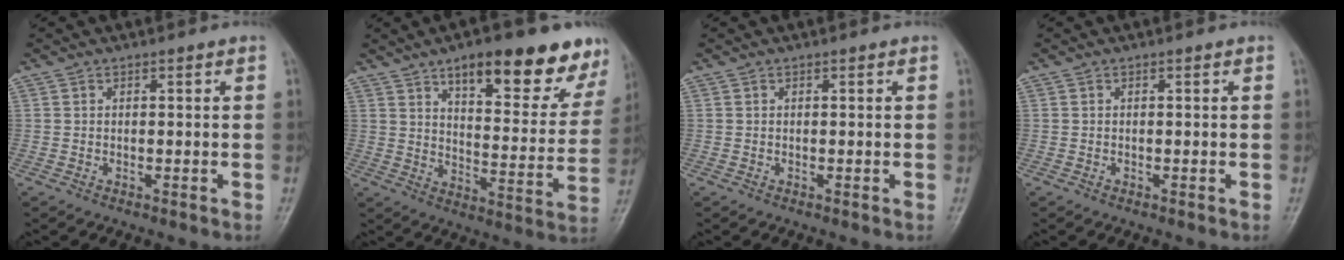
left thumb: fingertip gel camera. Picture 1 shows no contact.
{"total": 21.0, "force": [13.2, 7.1, 14.7], "torque": [-0.148, -0.051, 0.185]}
{"total": 0.0}
{"total": 0.0}